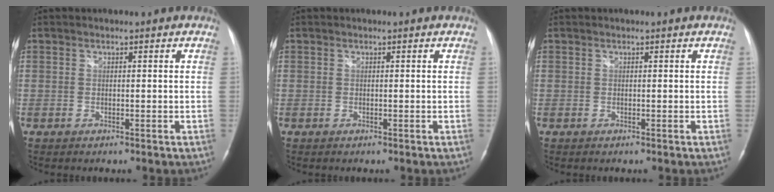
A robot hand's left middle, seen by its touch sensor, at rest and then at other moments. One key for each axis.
{"total": 0.0}
{"total": 0.0}